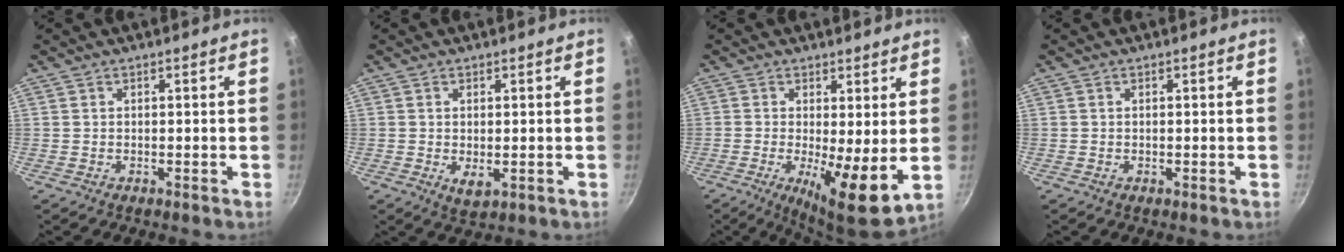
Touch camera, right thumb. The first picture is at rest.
{"total": 3.1, "force": [-0.3, 1.6, 2.7], "torque": [-0.044, -0.012, 0.000]}
{"total": 9.8, "force": [-0.3, 2.7, 9.4], "torque": [-0.142, -0.022, -0.001]}
{"total": 0.0}